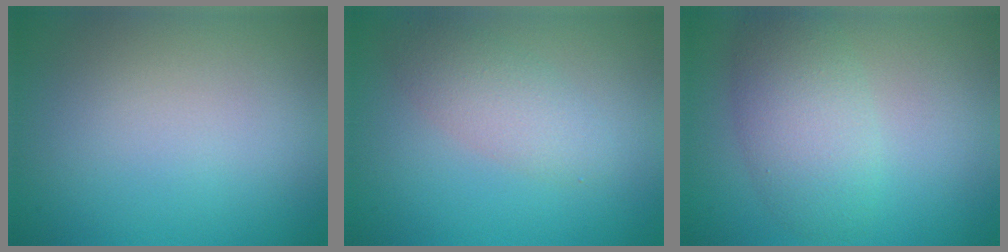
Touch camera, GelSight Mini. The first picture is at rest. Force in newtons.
{"total": 2.8, "press": 2.8, "slide": 0.0}
{"total": 4.6, "press": 4.6, "slide": 0.2}